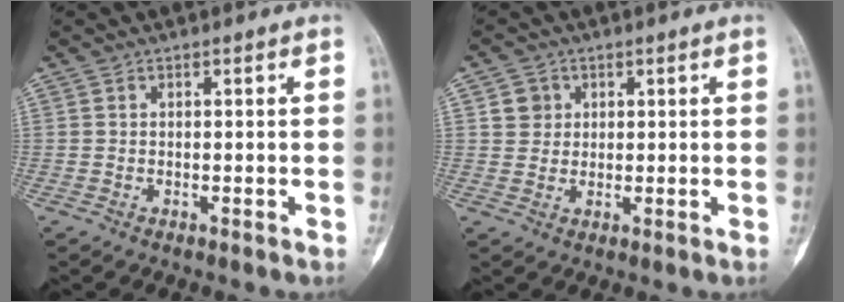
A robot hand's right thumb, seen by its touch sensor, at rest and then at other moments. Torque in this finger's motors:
{"motor_torque": [0.52, 0.70, 0.34, -0.21, -0.02]}